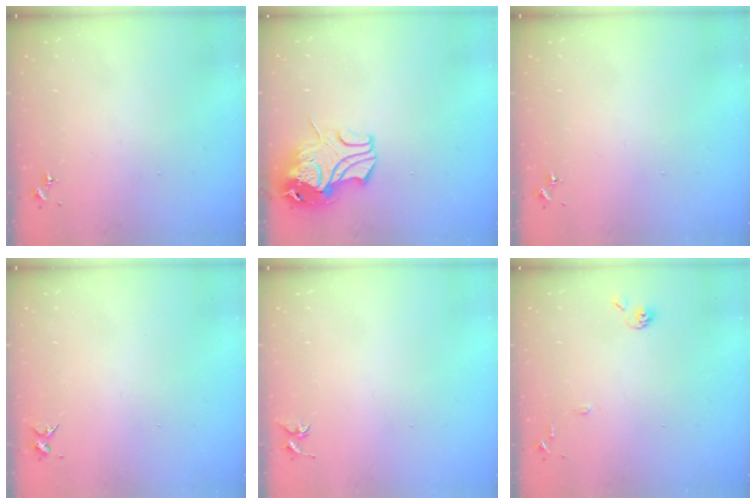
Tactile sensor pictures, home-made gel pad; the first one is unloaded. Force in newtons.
{"total": 12.1, "press": 12.0, "slide": 1.8}
{"total": 0.0}
{"total": 3.7, "press": 3.6, "slide": 0.4}
{"total": 3.7, "press": 3.7, "slide": 0.4}
{"total": 7.0, "press": 7.0, "slide": 0.7}